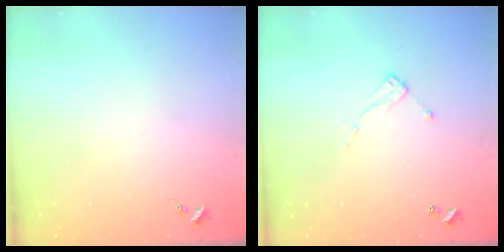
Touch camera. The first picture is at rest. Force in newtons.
{"total": 6.9, "press": 6.9, "slide": 0.4}